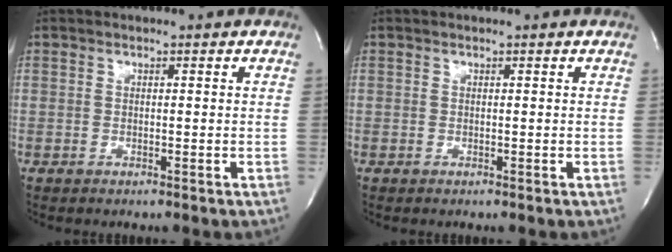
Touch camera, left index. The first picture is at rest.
{"total": 0.0}